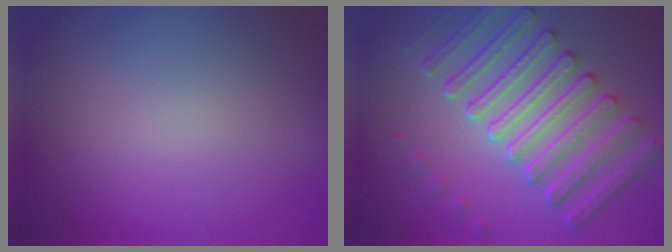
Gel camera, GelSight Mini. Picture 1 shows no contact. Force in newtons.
{"total": 7.7, "press": 6.1, "slide": 4.8}